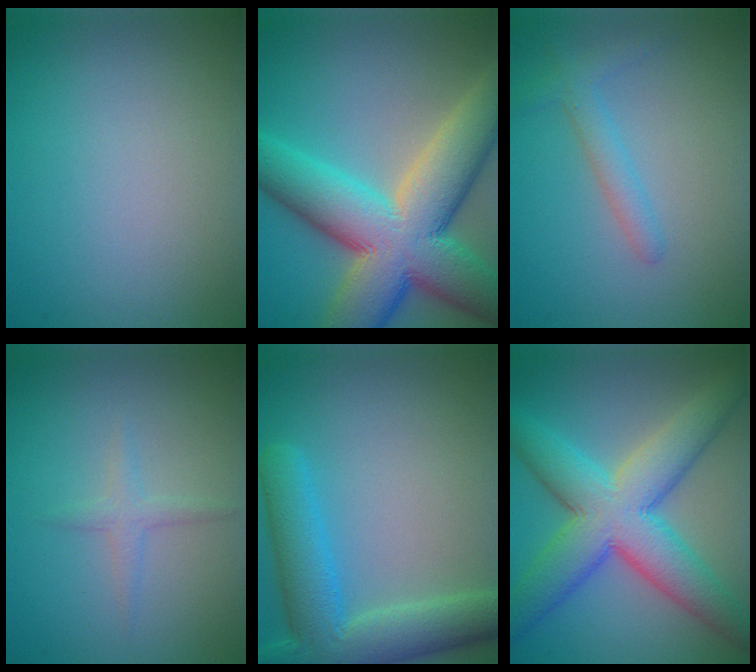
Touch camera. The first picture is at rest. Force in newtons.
{"total": 14.1, "press": 14.1, "slide": 0.6}
{"total": 2.1, "press": 2.1, "slide": 0.0}
{"total": 1.3, "press": 1.3, "slide": 0.0}
{"total": 7.9, "press": 7.9, "slide": 0.3}
{"total": 9.7, "press": 9.7, "slide": 0.2}